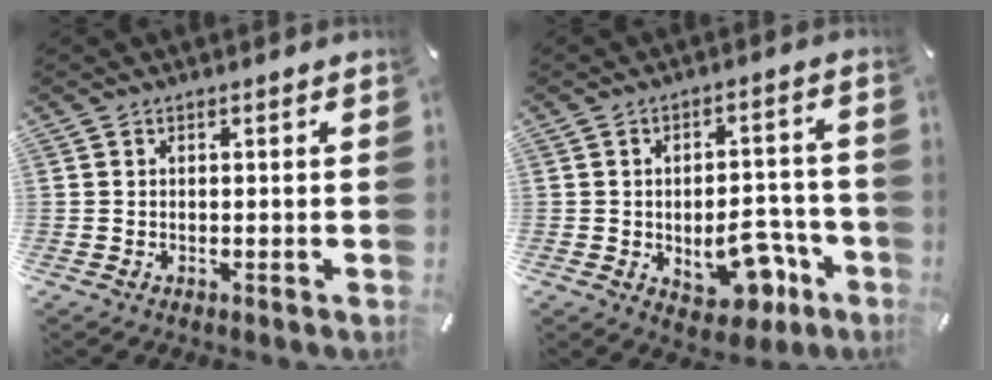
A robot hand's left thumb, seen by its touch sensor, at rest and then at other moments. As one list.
[{"total": 12.1, "force": [-4.0, 7.2, 8.9], "torque": [-0.114, 0.012, -0.061]}]